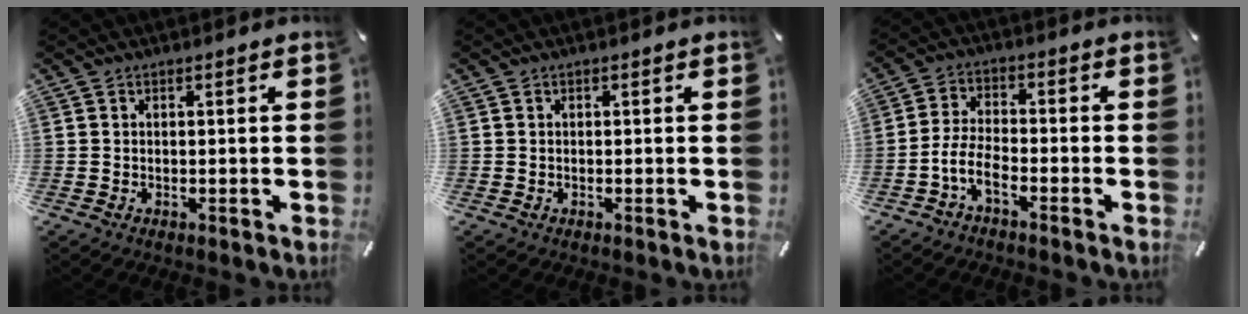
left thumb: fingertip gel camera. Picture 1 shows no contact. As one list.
[{"total": 0.0}, {"total": 6.3, "force": [-3.4, 2.8, 4.5], "torque": [-0.102, 0.006, -0.065]}]